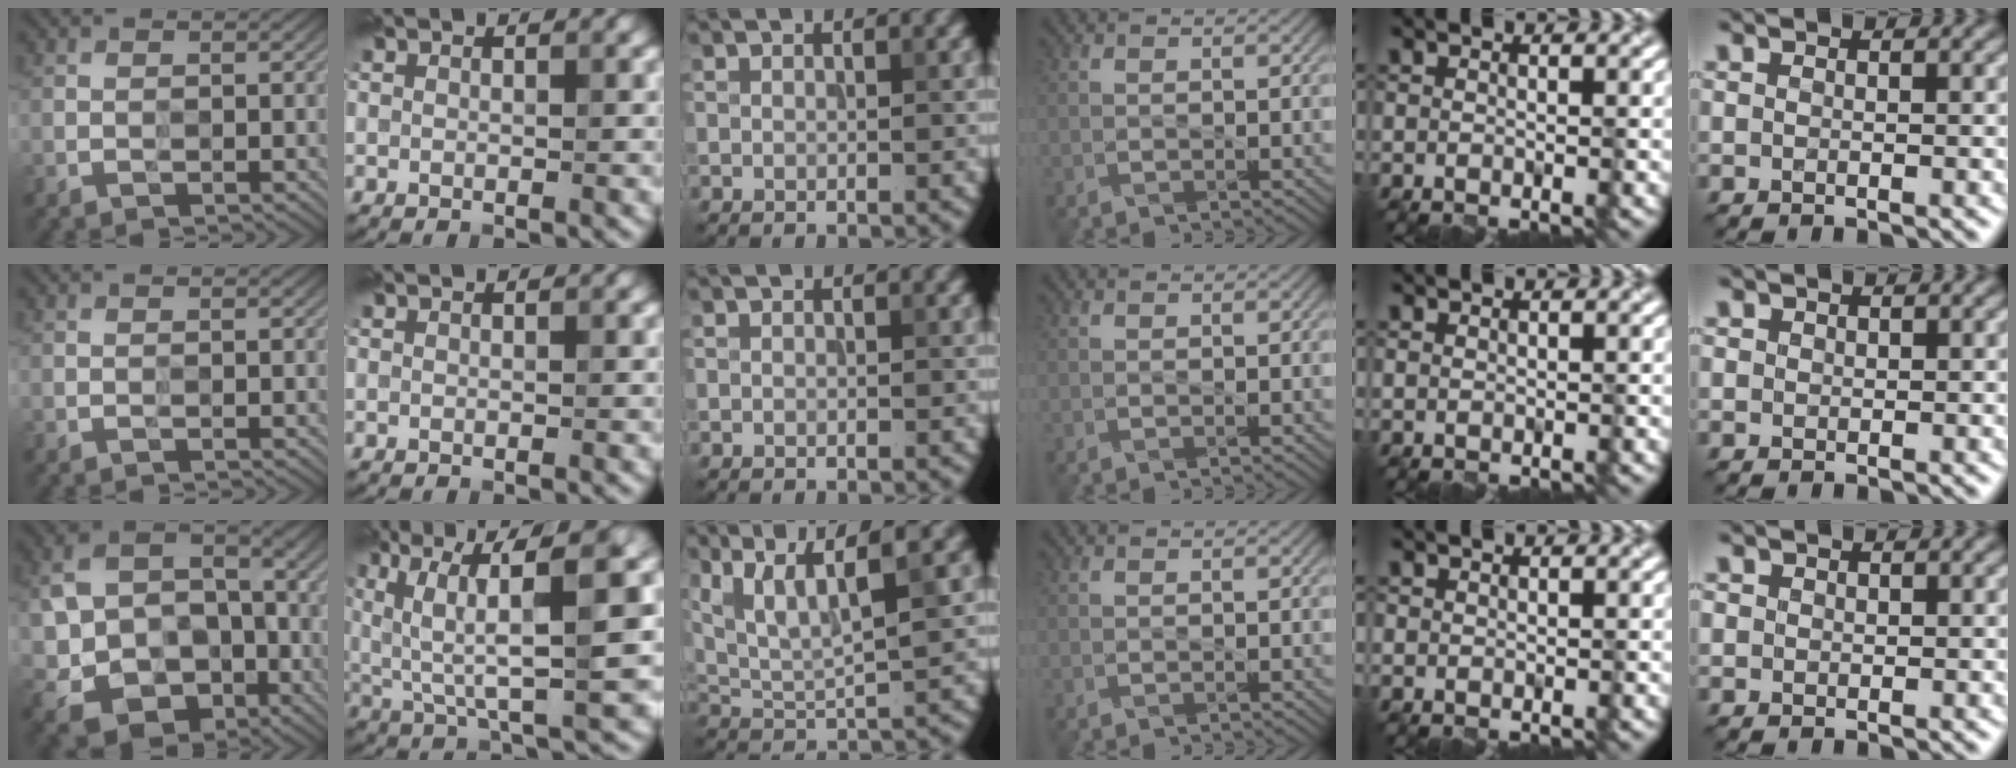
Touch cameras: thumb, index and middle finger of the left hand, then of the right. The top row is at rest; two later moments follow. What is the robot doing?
{"motion": "wipe", "object": "paper plate"}